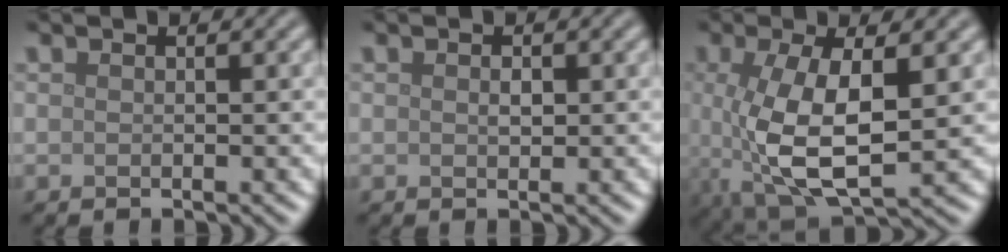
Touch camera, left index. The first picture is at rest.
{"total": 0.9, "force": [0.1, 0.5, 0.7], "torque": [-0.012, 0.000, 0.002]}
{"total": 8.6, "force": [-0.3, 3.6, 7.8], "torque": [-0.167, -0.015, 0.003]}